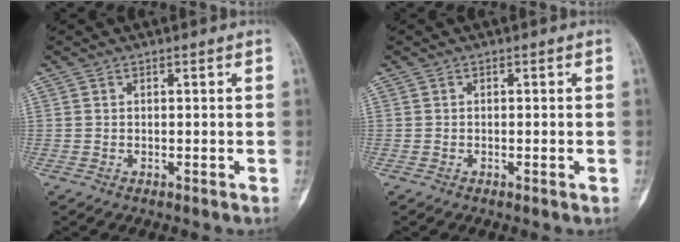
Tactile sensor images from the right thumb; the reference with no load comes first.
{"total": 0.7, "force": [-0.3, 0.2, 0.6], "torque": [-0.011, -0.001, -0.003]}